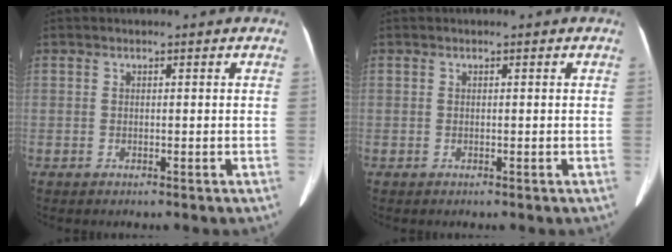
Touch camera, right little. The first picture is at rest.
{"total": 0.0}